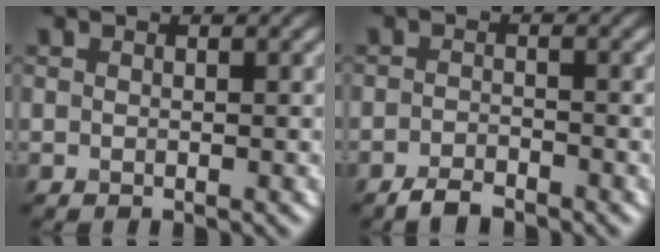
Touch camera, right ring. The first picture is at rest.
{"total": 2.1, "force": [-1.8, 0.6, 1.0], "torque": [-0.019, 0.001, -0.037]}